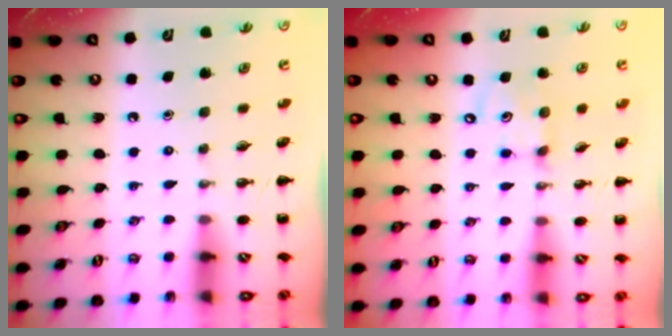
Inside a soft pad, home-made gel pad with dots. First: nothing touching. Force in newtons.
{"total": 7.8, "press": 7.6, "slide": 1.4}